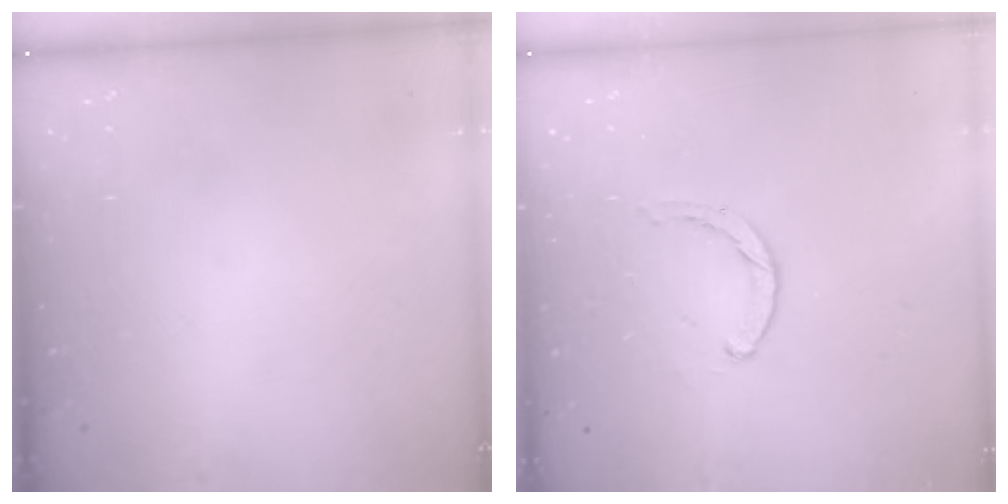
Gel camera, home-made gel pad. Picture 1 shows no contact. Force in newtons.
{"total": 0.6, "press": 0.6, "slide": 0.2}